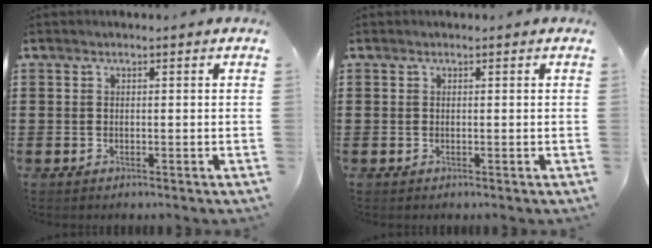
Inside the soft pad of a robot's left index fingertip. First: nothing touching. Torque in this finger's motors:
{"motor_torque": [-0.14, 0.09, 0.00, -0.01]}